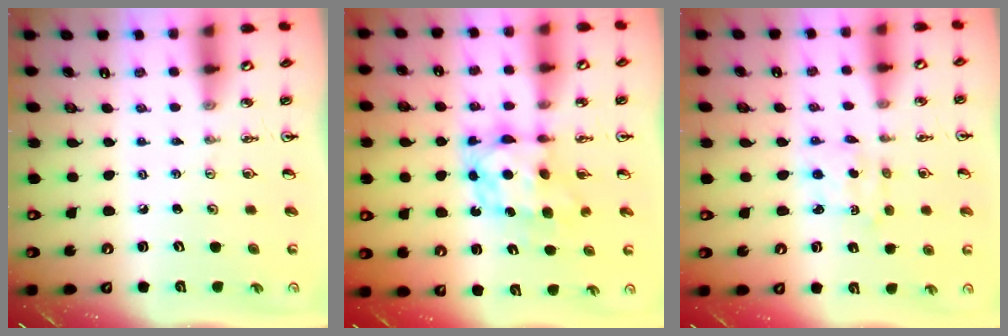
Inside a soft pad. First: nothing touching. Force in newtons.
{"total": 7.5, "press": 7.5, "slide": 0.6}
{"total": 2.3, "press": 2.3, "slide": 0.4}